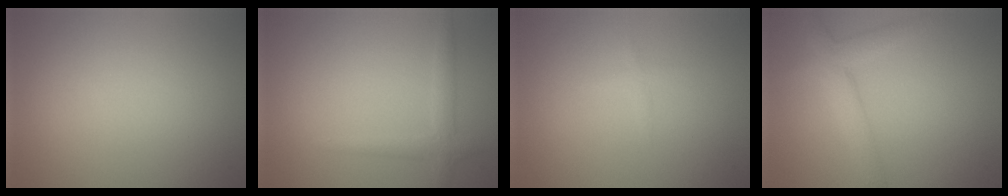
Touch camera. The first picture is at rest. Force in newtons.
{"total": 1.9, "press": 1.9, "slide": 0.1}
{"total": 0.6, "press": 0.6, "slide": 0.0}
{"total": 3.3, "press": 3.3, "slide": 0.2}